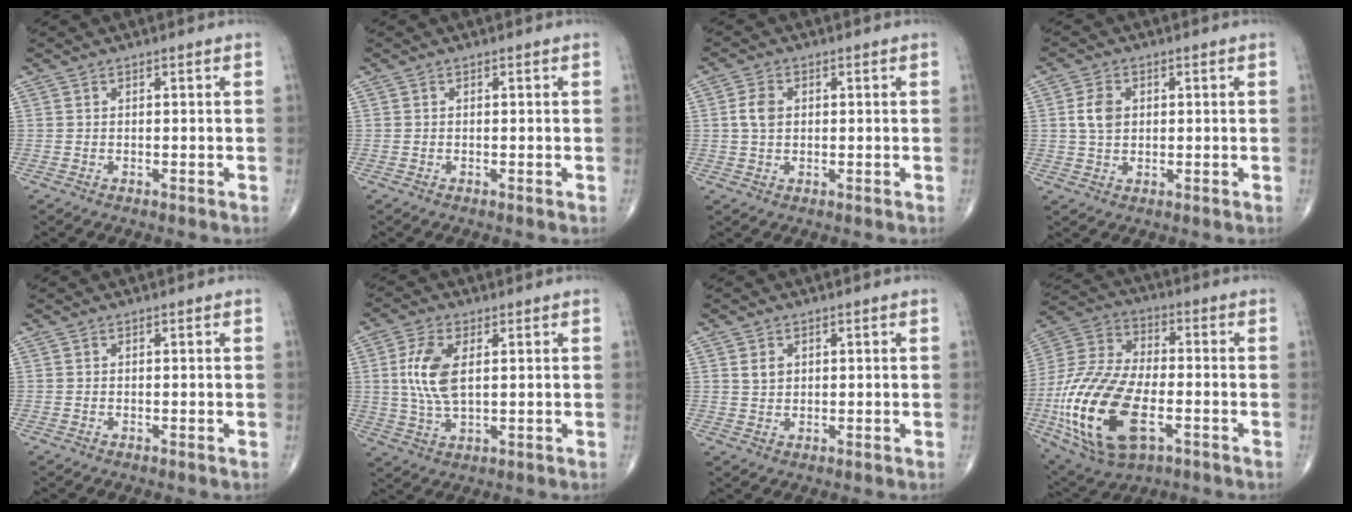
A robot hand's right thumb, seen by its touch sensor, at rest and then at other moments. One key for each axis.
{"total": 0.0}
{"total": 3.8, "fx": 0.5, "fy": 2.6, "fz": 2.7, "tx": -0.052, "ty": 0.003, "tz": 0.007}
{"total": 4.6, "fx": 0.8, "fy": 3.3, "fz": 3.2, "tx": -0.056, "ty": -0.001, "tz": 0.013}
{"total": 0.0}
{"total": 8.9, "fx": 1.6, "fy": 4.3, "fz": 7.6, "tx": -0.166, "ty": -0.005, "tz": 0.034}
{"total": 2.5, "fx": 0.9, "fy": 1.9, "fz": 1.3, "tx": -0.015, "ty": -0.005, "tz": 0.018}
{"total": 24.0, "fx": -6.6, "fy": 12.3, "fz": 19.5, "tx": -0.418, "ty": 0.006, "tz": -0.110}